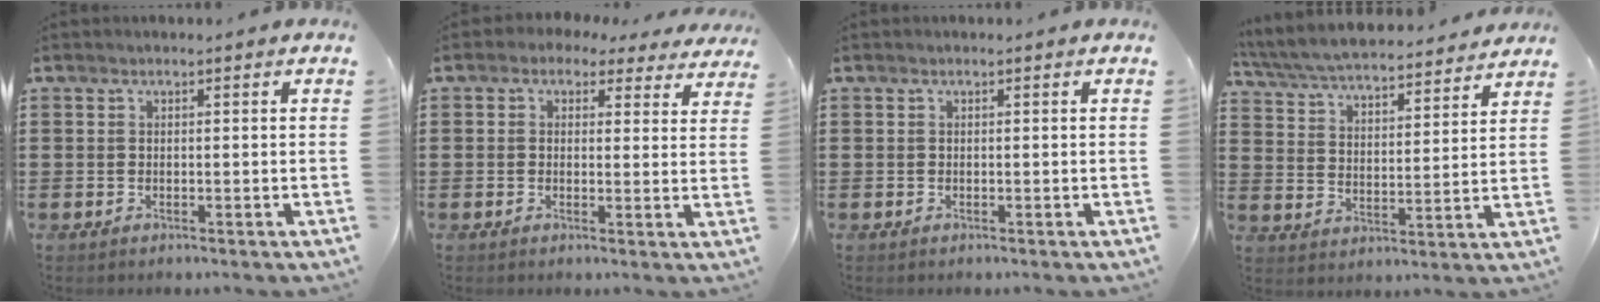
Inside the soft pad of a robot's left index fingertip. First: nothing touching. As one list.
[{"total": 2.2, "force": [1.5, 1.4, 0.9], "torque": [-0.019, -0.002, 0.023]}, {"total": 0.0}, {"total": 5.9, "force": [5.7, 0.1, 1.4], "torque": [-0.055, -0.038, 0.097]}]